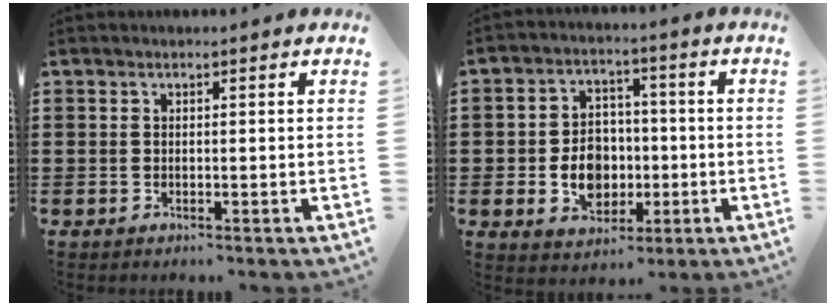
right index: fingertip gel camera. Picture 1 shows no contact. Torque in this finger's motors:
{"motor_torque": [2.14, 0.00, 0.66, 0.11]}